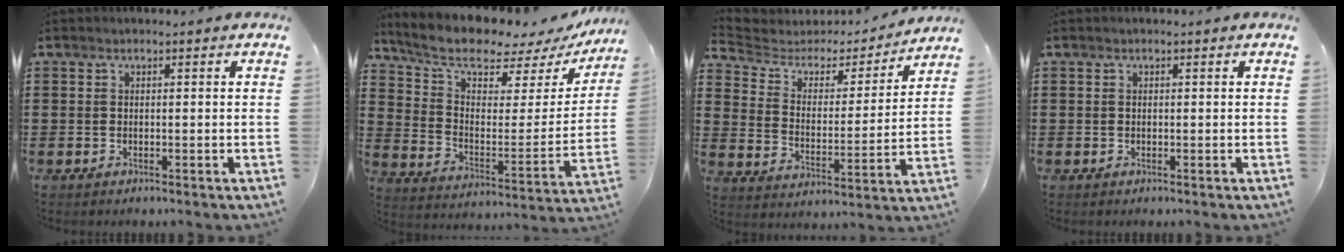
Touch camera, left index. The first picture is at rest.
{"total": 8.5, "force": [7.3, 2.4, 3.6], "torque": [-0.100, -0.050, 0.125]}
{"total": 3.8, "force": [3.1, 2.0, 1.0], "torque": [-0.047, -0.023, 0.043]}
{"total": 0.0}